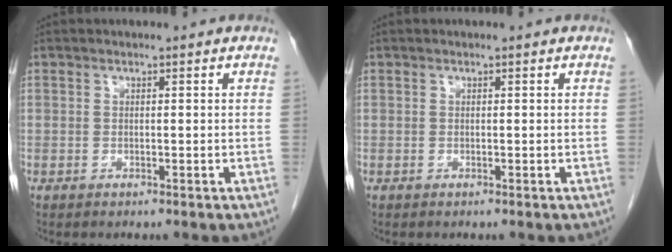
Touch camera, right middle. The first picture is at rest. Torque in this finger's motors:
{"motor_torque": [-0.01, -0.01, 0.00, 0.00]}